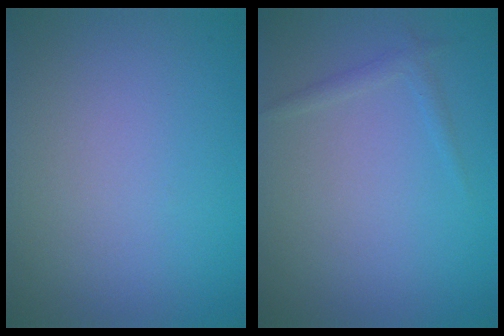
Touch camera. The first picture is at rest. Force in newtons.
{"total": 0.9, "press": 0.9, "slide": 0.1}